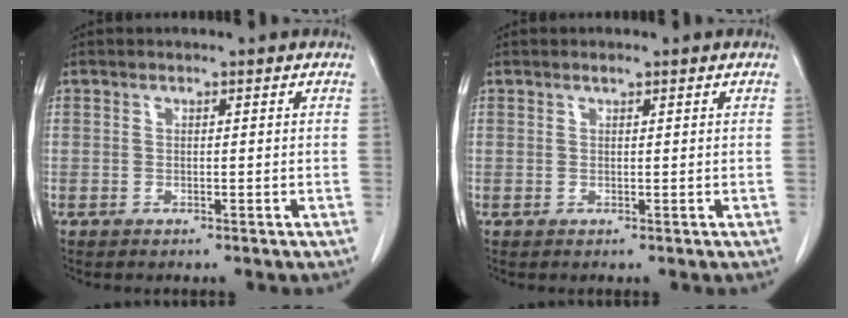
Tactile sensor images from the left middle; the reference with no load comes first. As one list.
[{"total": 0.5, "force": [0.4, 0.0, 0.3], "torque": [-0.012, -0.002, 0.009]}]